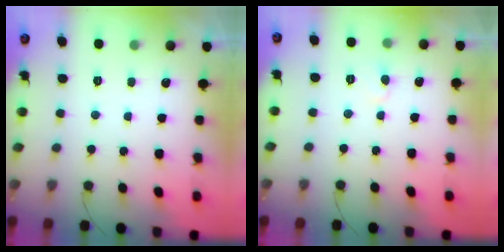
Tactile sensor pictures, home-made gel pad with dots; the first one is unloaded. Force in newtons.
{"total": 3.7, "press": 3.7, "slide": 0.3}